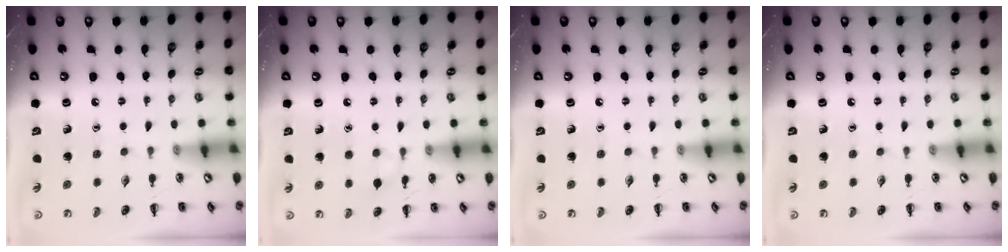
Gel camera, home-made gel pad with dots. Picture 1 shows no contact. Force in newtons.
{"total": 5.5, "press": 5.2, "slide": 1.7}
{"total": 0.0}
{"total": 0.0}